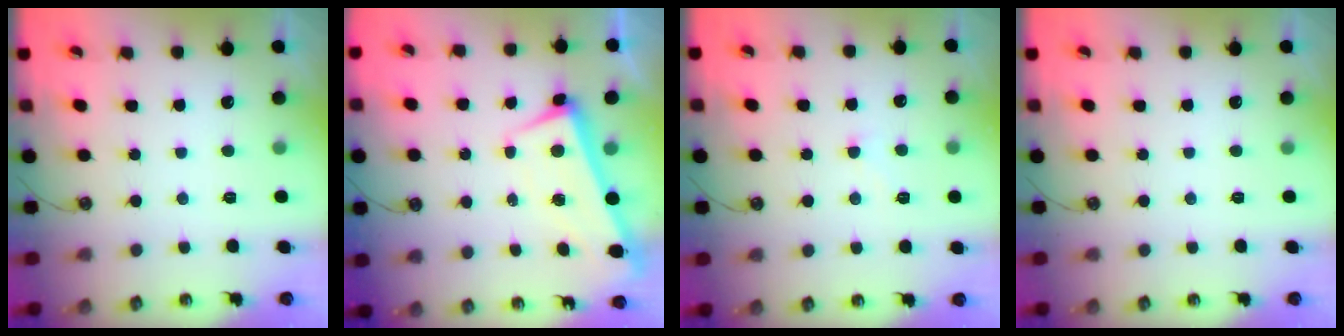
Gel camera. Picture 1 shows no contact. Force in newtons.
{"total": 1.5, "press": 0.3, "slide": 1.5}
{"total": 1.8, "press": 1.7, "slide": 0.5}
{"total": 0.0}